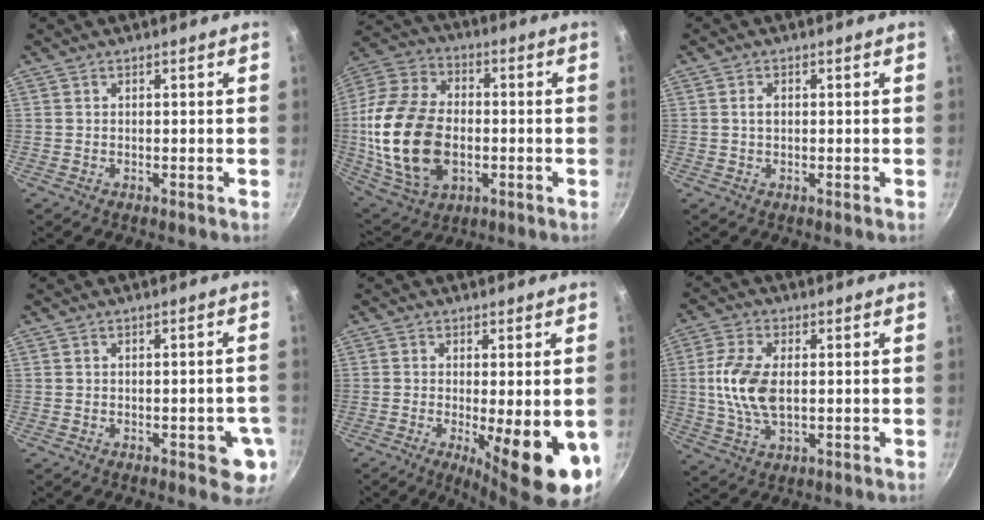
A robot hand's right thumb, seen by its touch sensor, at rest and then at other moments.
{"total": 22.4, "force": [-2.5, 14.8, 16.6], "torque": [-0.323, 0.018, -0.038]}
{"total": 1.6, "force": [0.2, 1.1, 1.2], "torque": [-0.019, 0.006, 0.003]}
{"total": 6.0, "force": [-1.8, 2.7, 5.1], "torque": [-0.038, 0.005, -0.020]}
{"total": 13.6, "force": [-3.3, 3.8, 12.6], "torque": [-0.159, -0.013, -0.036]}
{"total": 10.2, "force": [0.5, 5.5, 8.6], "torque": [-0.175, 0.001, 0.006]}